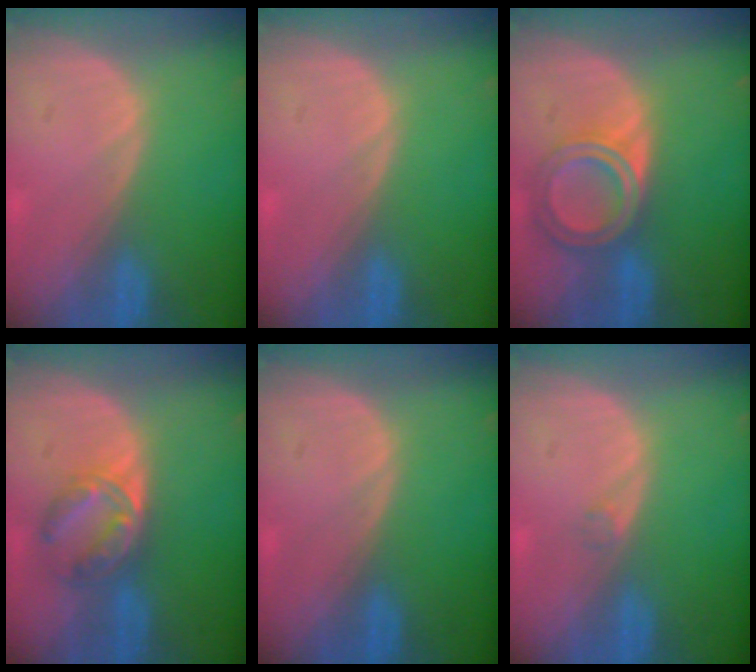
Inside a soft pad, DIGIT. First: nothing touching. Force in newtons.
{"total": 0.0}
{"total": 6.5, "press": 5.8, "slide": 3.0}
{"total": 6.2, "press": 5.7, "slide": 2.5}
{"total": 0.0}
{"total": 0.8, "press": 0.8, "slide": 0.1}